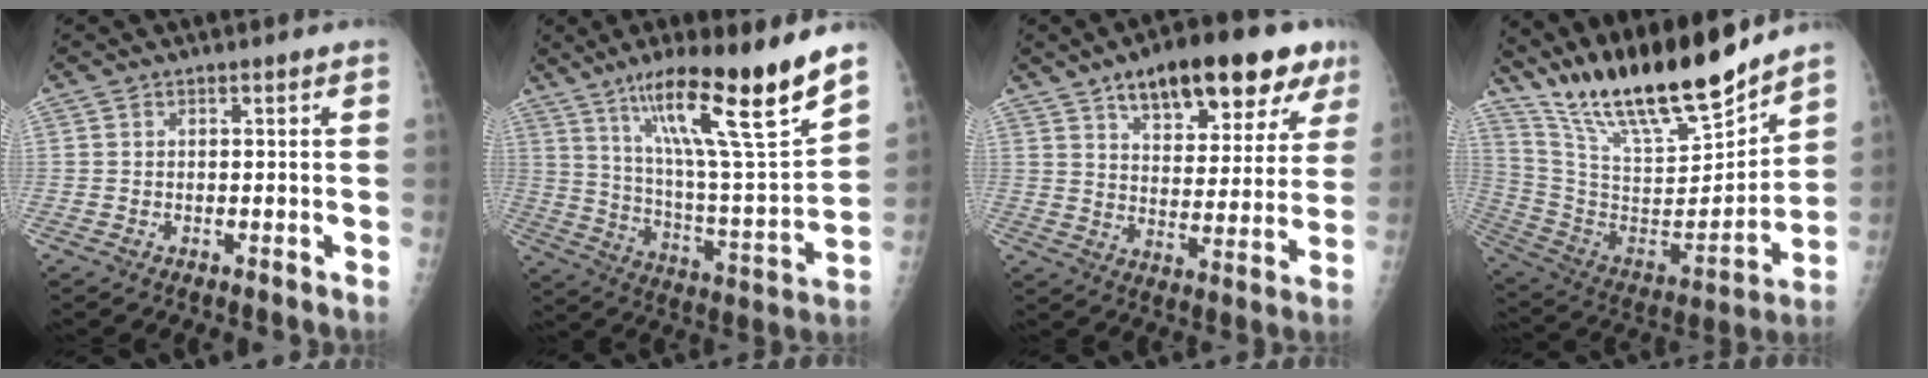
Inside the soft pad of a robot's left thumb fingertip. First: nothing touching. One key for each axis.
{"total": 22.7, "fx": 14.7, "fy": 1.8, "fz": 17.2, "tx": -0.258, "ty": -0.064, "tz": 0.251}
{"total": 20.2, "fx": 11.8, "fy": 8.4, "fz": 14.1, "tx": -0.157, "ty": -0.027, "tz": 0.171}
{"total": 23.9, "fx": 20.2, "fy": 4.6, "fz": 11.8, "tx": -0.173, "ty": -0.107, "tz": 0.360}